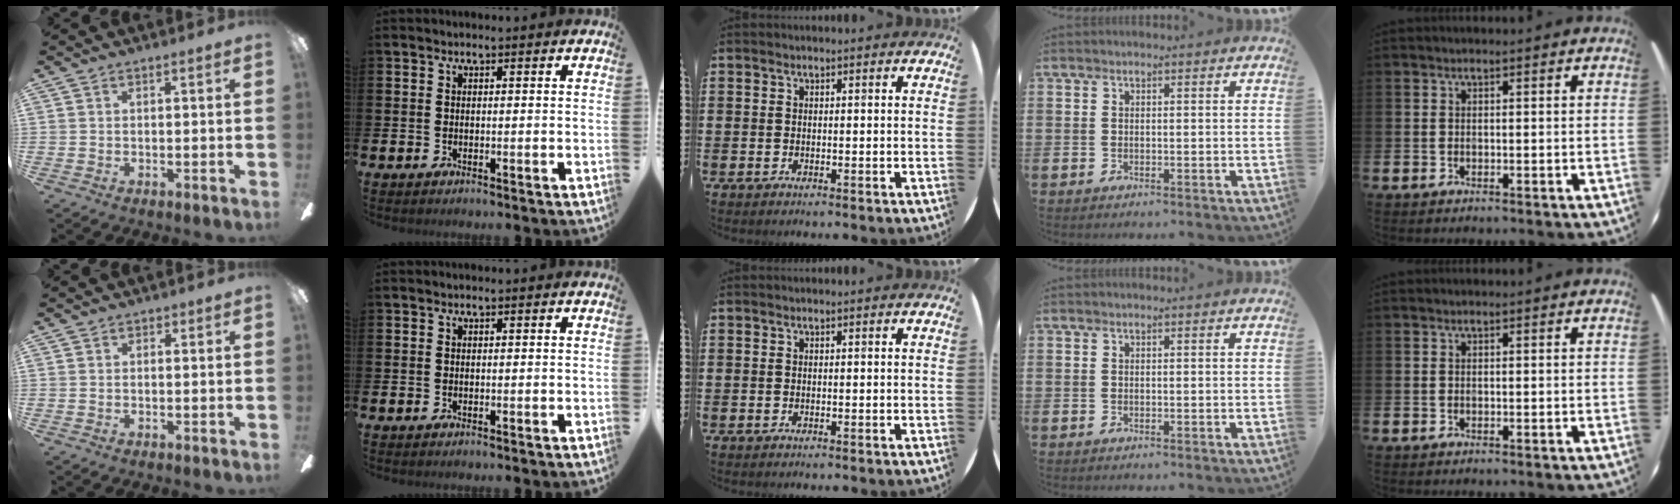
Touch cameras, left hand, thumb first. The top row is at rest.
{}